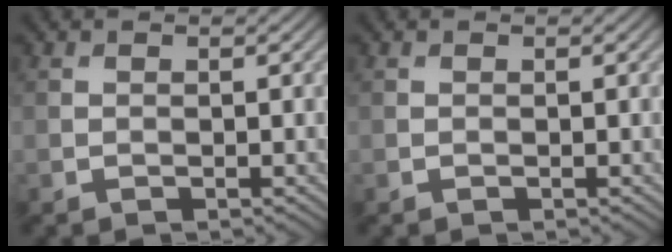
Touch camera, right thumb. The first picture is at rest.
{"total": 0.0}